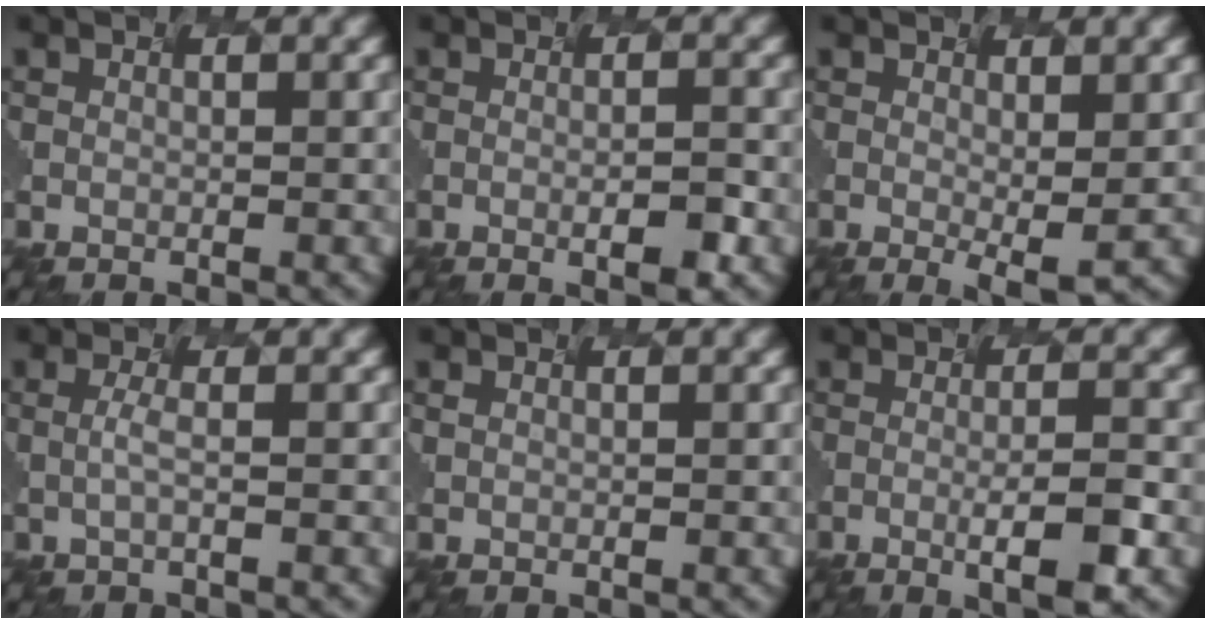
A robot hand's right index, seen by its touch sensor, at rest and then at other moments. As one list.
[{"total": 2.1, "force": [-1.4, -0.3, 1.6], "torque": [-0.040, -0.005, 0.010]}, {"total": 1.8, "force": [-0.6, -0.4, 1.7], "torque": [-0.042, -0.014, 0.021]}, {"total": 1.1, "force": [-0.9, -0.6, 0.0], "torque": [-0.026, -0.007, 0.010]}, {"total": 0.0}, {"total": 3.6, "force": [-1.7, 0.0, 3.1], "torque": [-0.065, -0.008, 0.002]}]